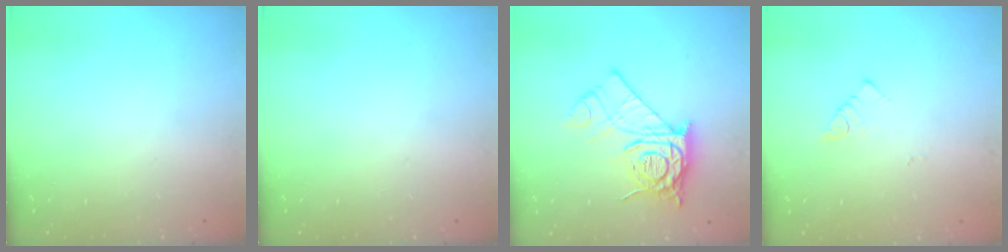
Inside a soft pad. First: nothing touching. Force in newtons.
{"total": 0.0}
{"total": 14.2, "press": 14.1, "slide": 1.1}
{"total": 2.7, "press": 2.6, "slide": 0.5}